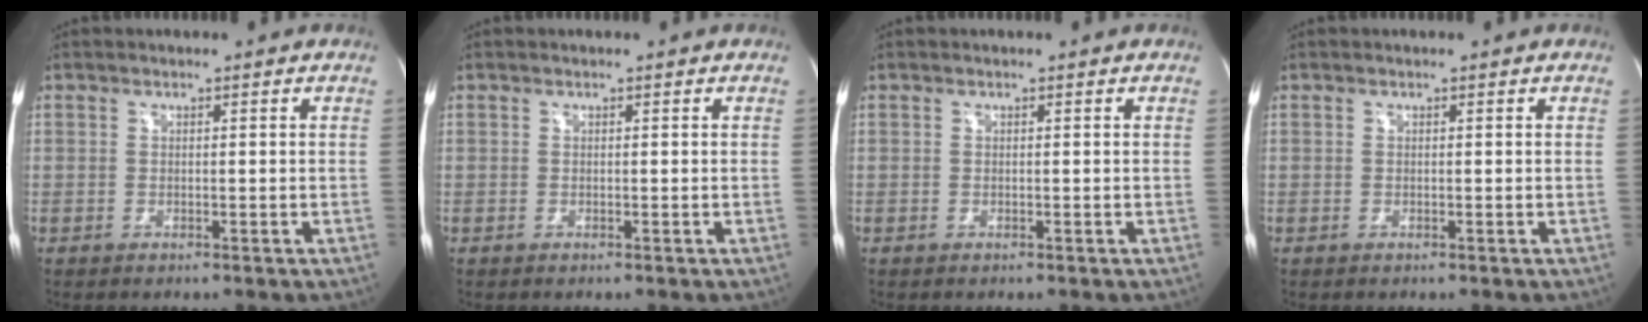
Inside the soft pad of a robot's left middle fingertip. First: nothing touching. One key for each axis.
{"total": 0.0}
{"total": 0.0}
{"total": 0.0}